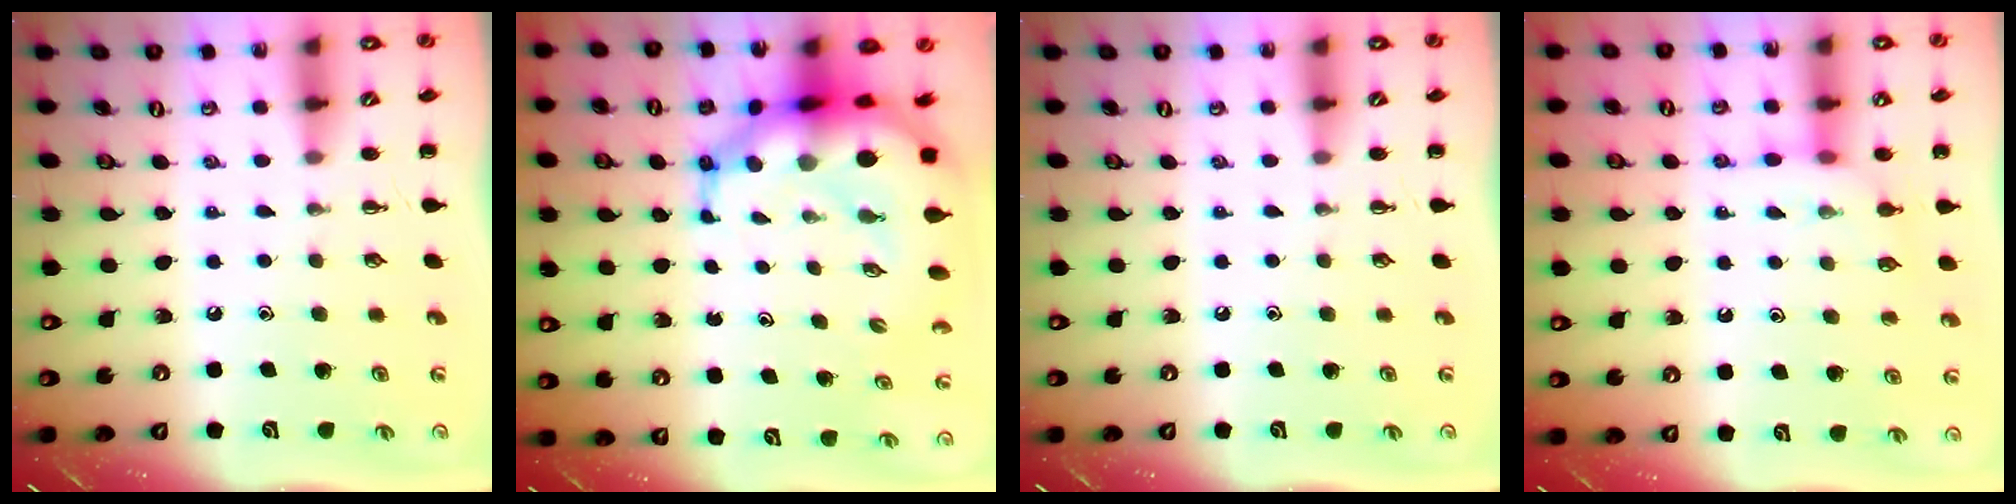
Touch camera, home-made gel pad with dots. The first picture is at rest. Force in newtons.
{"total": 13.0, "press": 12.6, "slide": 3.1}
{"total": 0.0}
{"total": 8.4, "press": 8.4, "slide": 0.5}